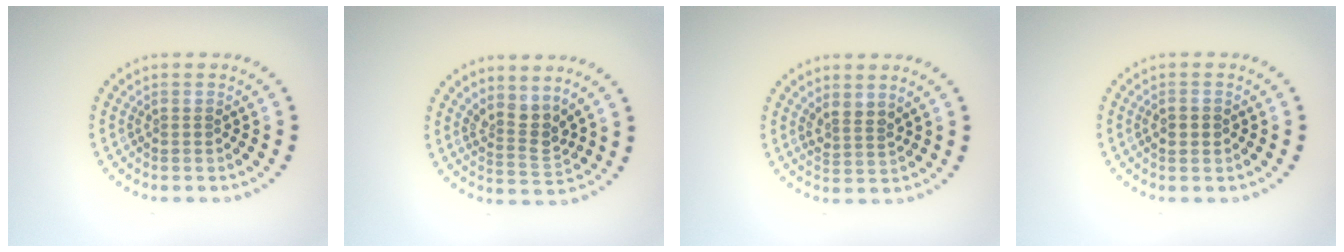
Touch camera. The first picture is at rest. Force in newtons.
{"total": 2.8, "press": 2.0, "slide": 1.9}
{"total": 1.8, "press": 1.3, "slide": 1.2}
{"total": 1.9, "press": 1.9, "slide": 0.1}